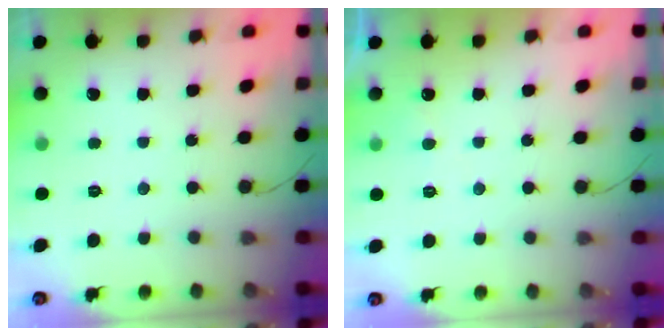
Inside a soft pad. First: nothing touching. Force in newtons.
{"total": 3.9, "press": 3.9, "slide": 0.2}